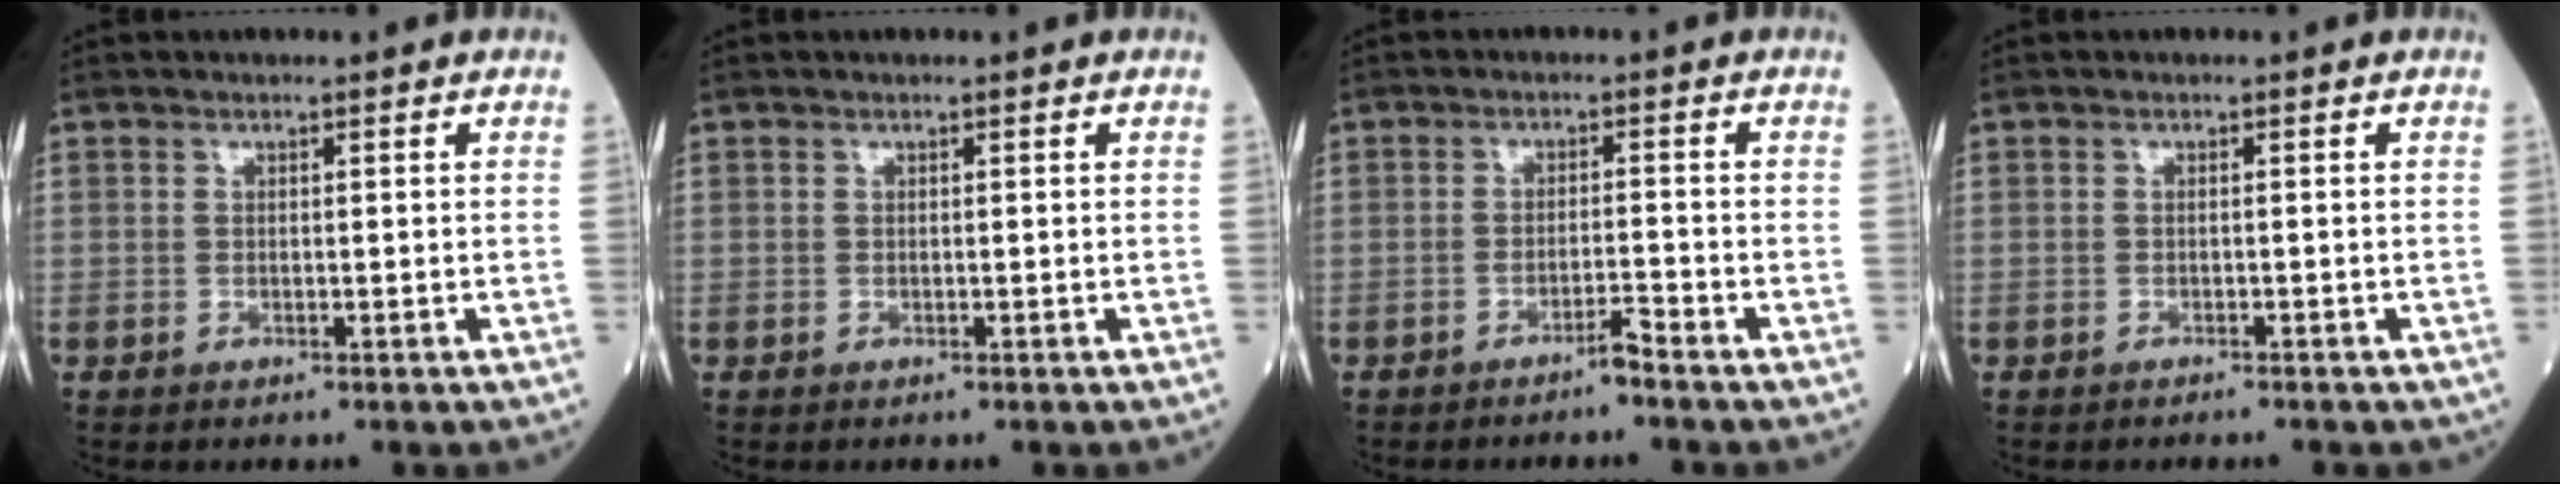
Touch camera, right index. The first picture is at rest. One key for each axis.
{"total": 0.0}
{"total": 2.2, "fx": -1.9, "fy": -0.2, "fz": 1.1, "tx": -0.017, "ty": 0.001, "tz": -0.035}
{"total": 2.6, "fx": -2.3, "fy": 0.7, "fz": 0.9, "tx": -0.018, "ty": -0.005, "tz": -0.023}